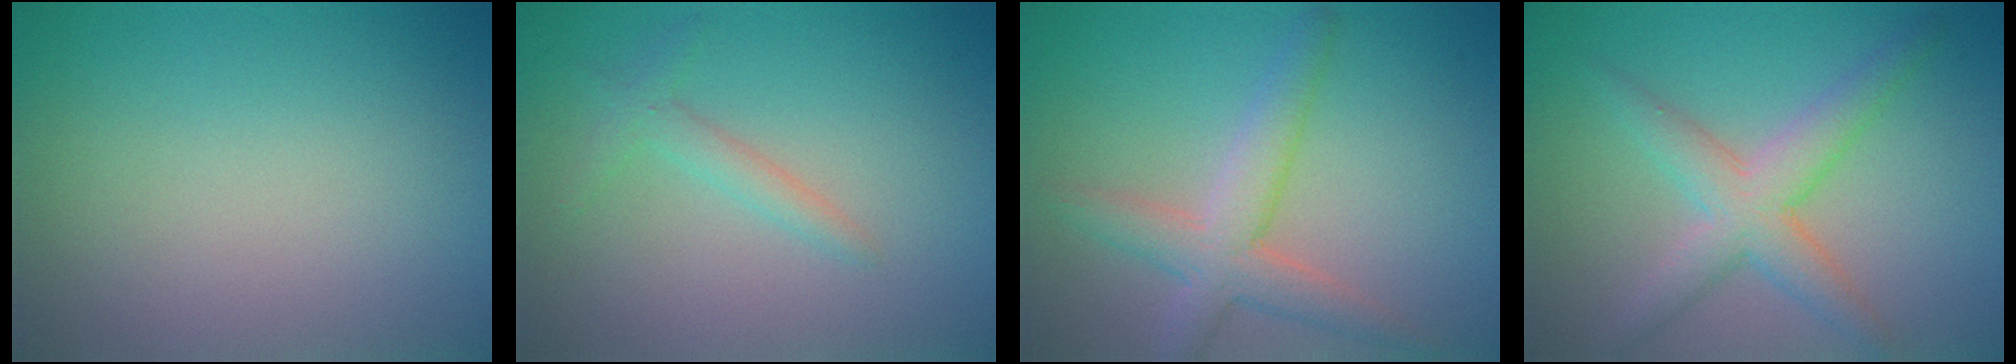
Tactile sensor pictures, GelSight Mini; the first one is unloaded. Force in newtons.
{"total": 1.7, "press": 1.7, "slide": 0.1}
{"total": 4.2, "press": 4.2, "slide": 0.4}
{"total": 4.5, "press": 4.5, "slide": 0.1}